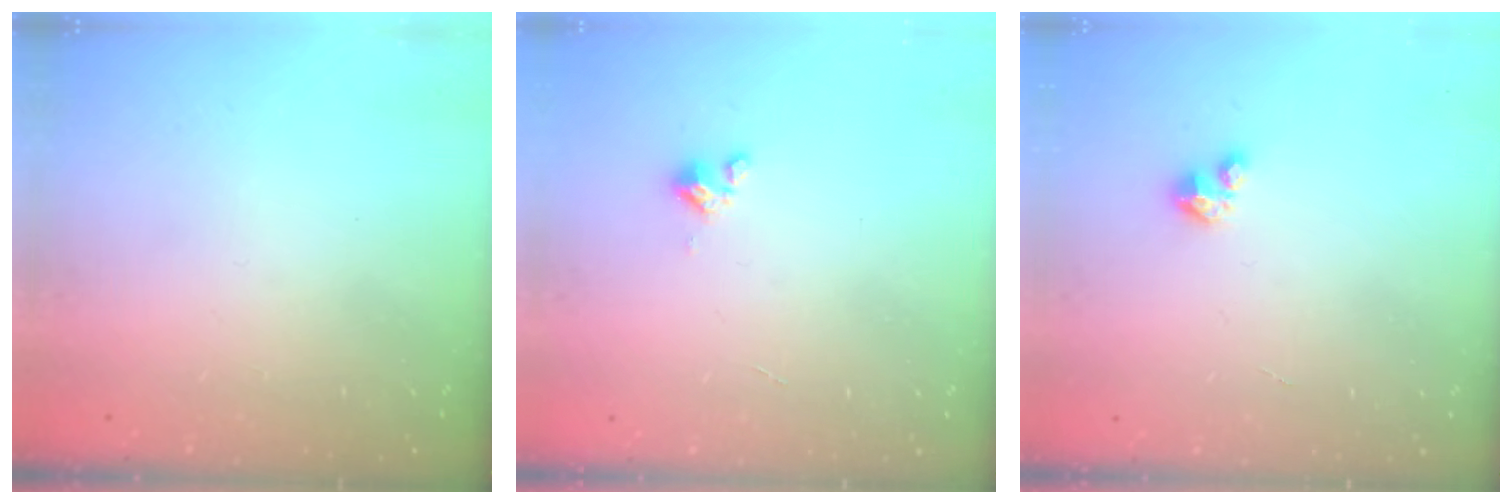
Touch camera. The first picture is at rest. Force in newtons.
{"total": 0.9, "press": 0.9, "slide": 0.2}
{"total": 1.9, "press": 1.9, "slide": 0.1}